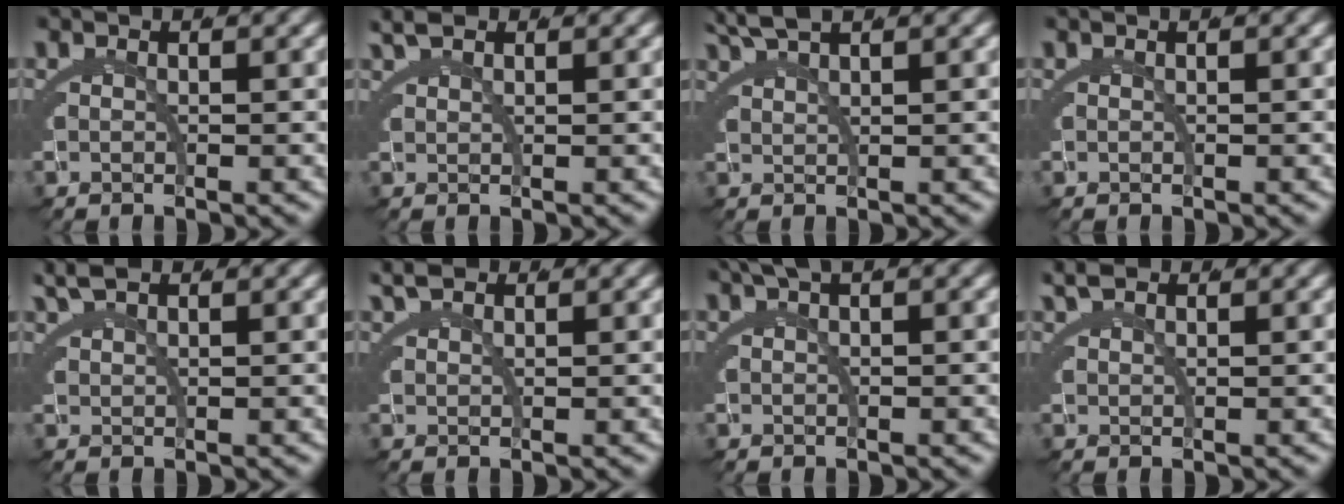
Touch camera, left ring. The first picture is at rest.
{"total": 2.8, "force": [2.3, 1.1, 1.3], "torque": [-0.020, 0.015, 0.033]}
{"total": 2.8, "force": [2.6, -0.9, 0.5], "torque": [-0.007, 0.011, 0.050]}
{"total": 0.0}
{"total": 2.6, "force": [2.4, 0.5, 0.9], "torque": [-0.016, 0.014, 0.040]}
{"total": 2.9, "force": [2.5, 0.9, 1.2], "torque": [-0.018, 0.012, 0.038]}
{"total": 2.0, "force": [1.7, 0.0, 1.0], "torque": [-0.020, 0.015, 0.028]}
{"total": 2.8, "force": [2.3, 1.1, 1.3], "torque": [-0.020, 0.013, 0.034]}